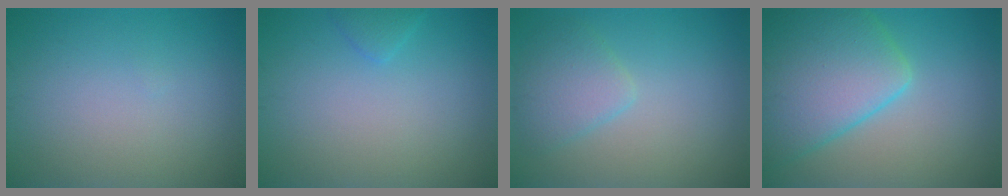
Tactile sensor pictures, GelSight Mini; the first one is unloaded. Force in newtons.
{"total": 1.0, "press": 1.0, "slide": 0.1}
{"total": 2.8, "press": 2.8, "slide": 0.2}
{"total": 9.3, "press": 9.3, "slide": 0.4}